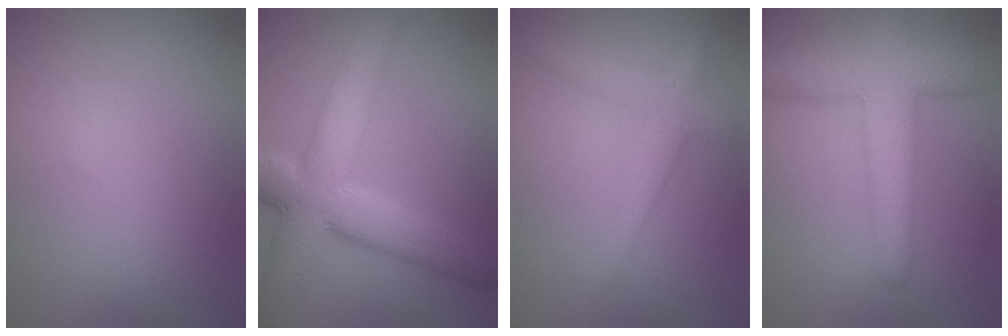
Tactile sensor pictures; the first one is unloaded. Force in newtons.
{"total": 9.0, "press": 8.9, "slide": 0.7}
{"total": 2.6, "press": 2.6, "slide": 0.1}
{"total": 6.4, "press": 6.4, "slide": 0.4}